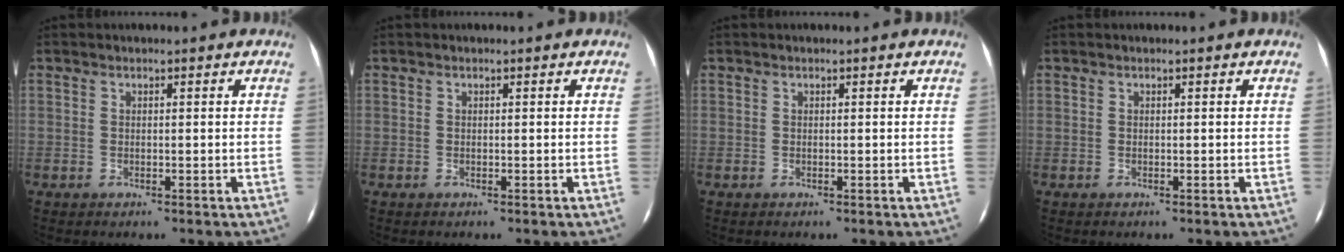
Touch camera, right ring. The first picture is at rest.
{"total": 0.0}
{"total": 0.0}
{"total": 0.0}